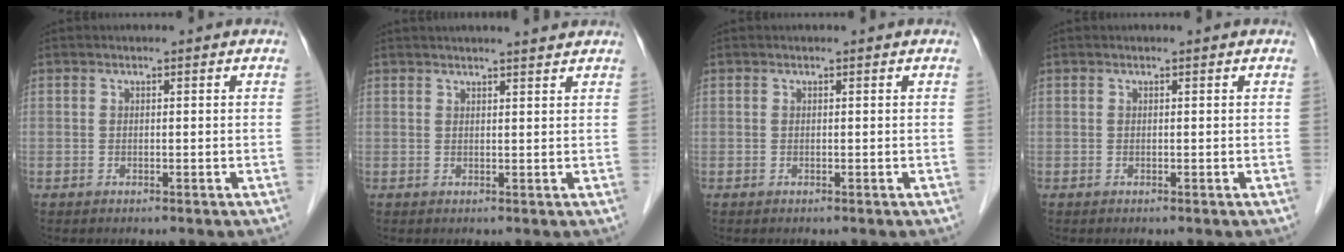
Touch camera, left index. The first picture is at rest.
{"total": 4.8, "force": [4.5, 0.0, 1.8], "torque": [-0.026, 0.016, 0.052]}
{"total": 0.0}
{"total": 0.0}